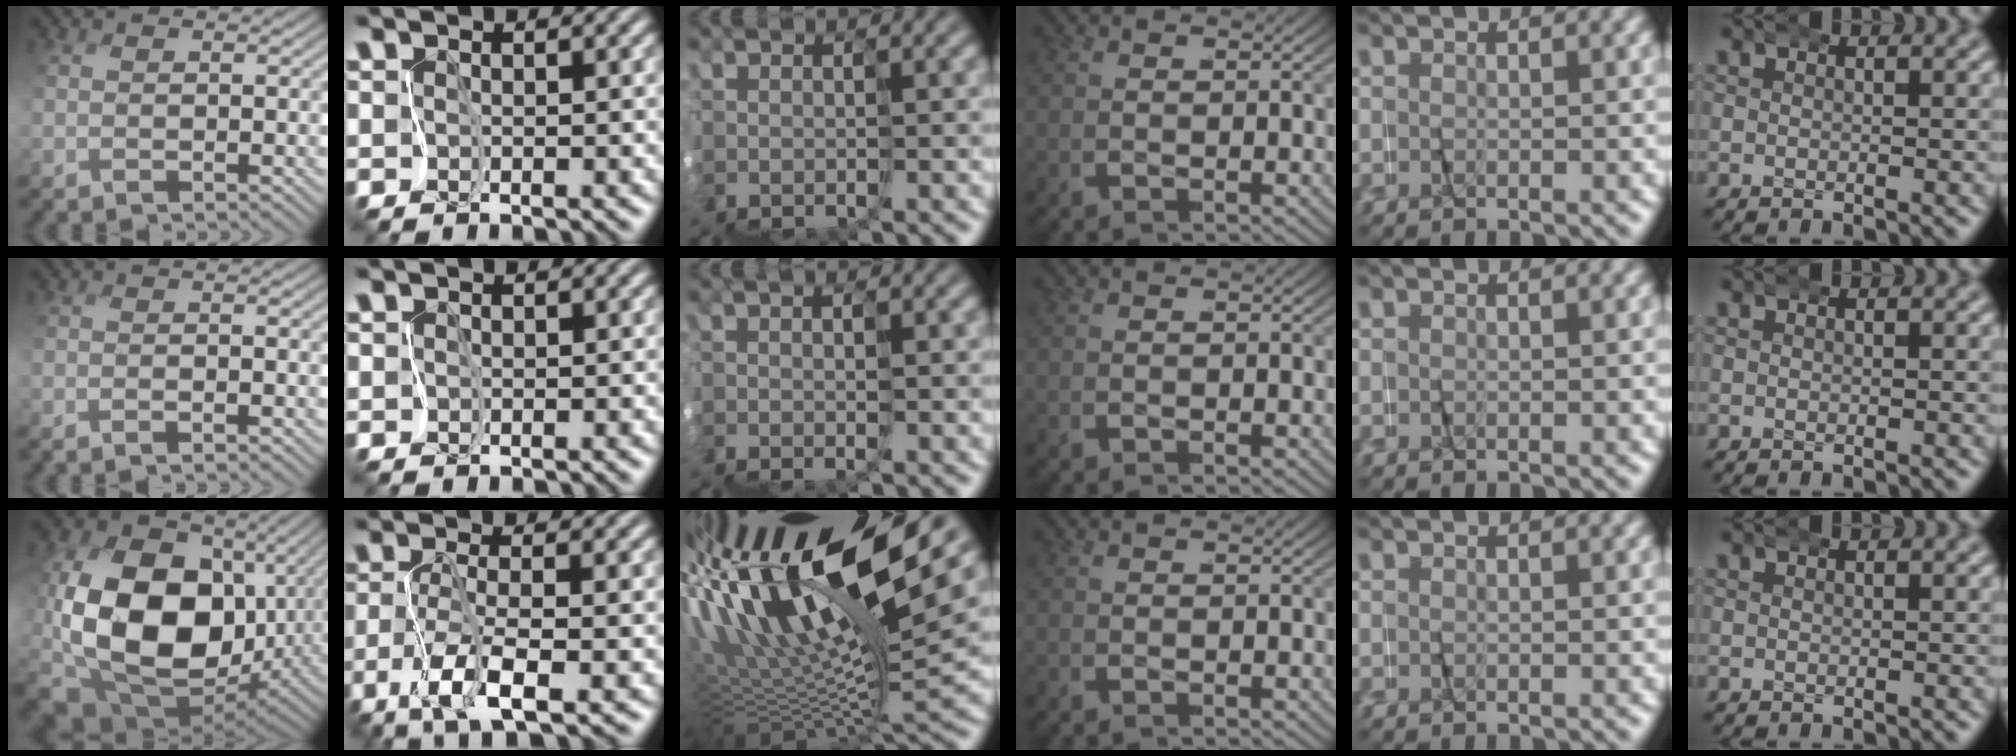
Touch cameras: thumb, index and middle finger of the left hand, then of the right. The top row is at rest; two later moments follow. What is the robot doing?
{"motion": "wrap", "object": "napkin"}